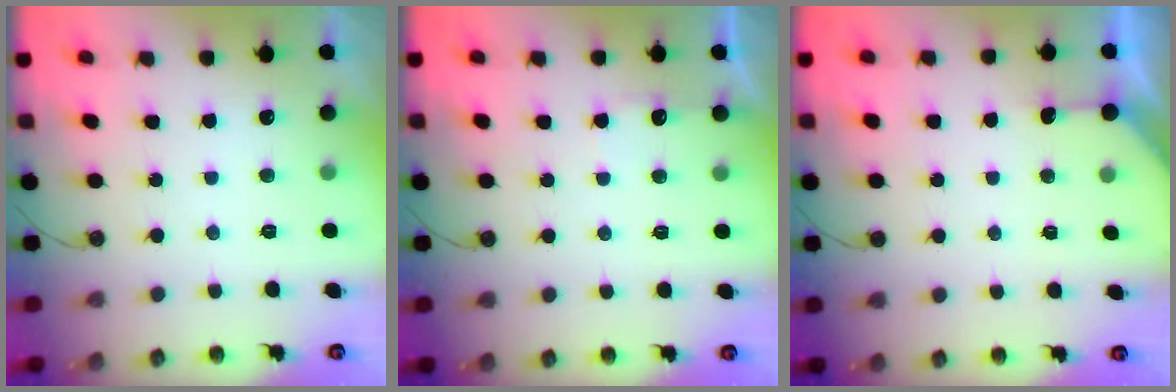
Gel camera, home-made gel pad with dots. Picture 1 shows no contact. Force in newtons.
{"total": 3.7, "press": 3.7, "slide": 0.5}
{"total": 3.0, "press": 2.9, "slide": 0.4}